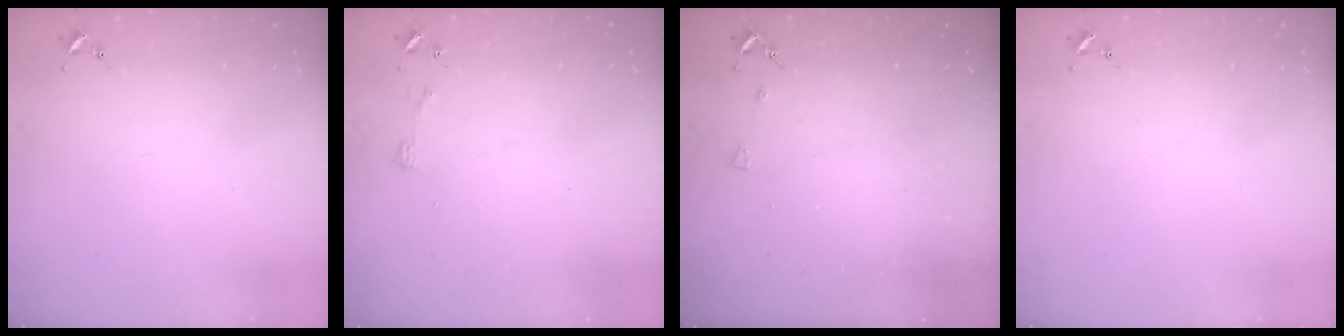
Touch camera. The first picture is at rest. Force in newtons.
{"total": 3.3, "press": 3.3, "slide": 0.4}
{"total": 3.3, "press": 3.3, "slide": 0.6}
{"total": 0.0}